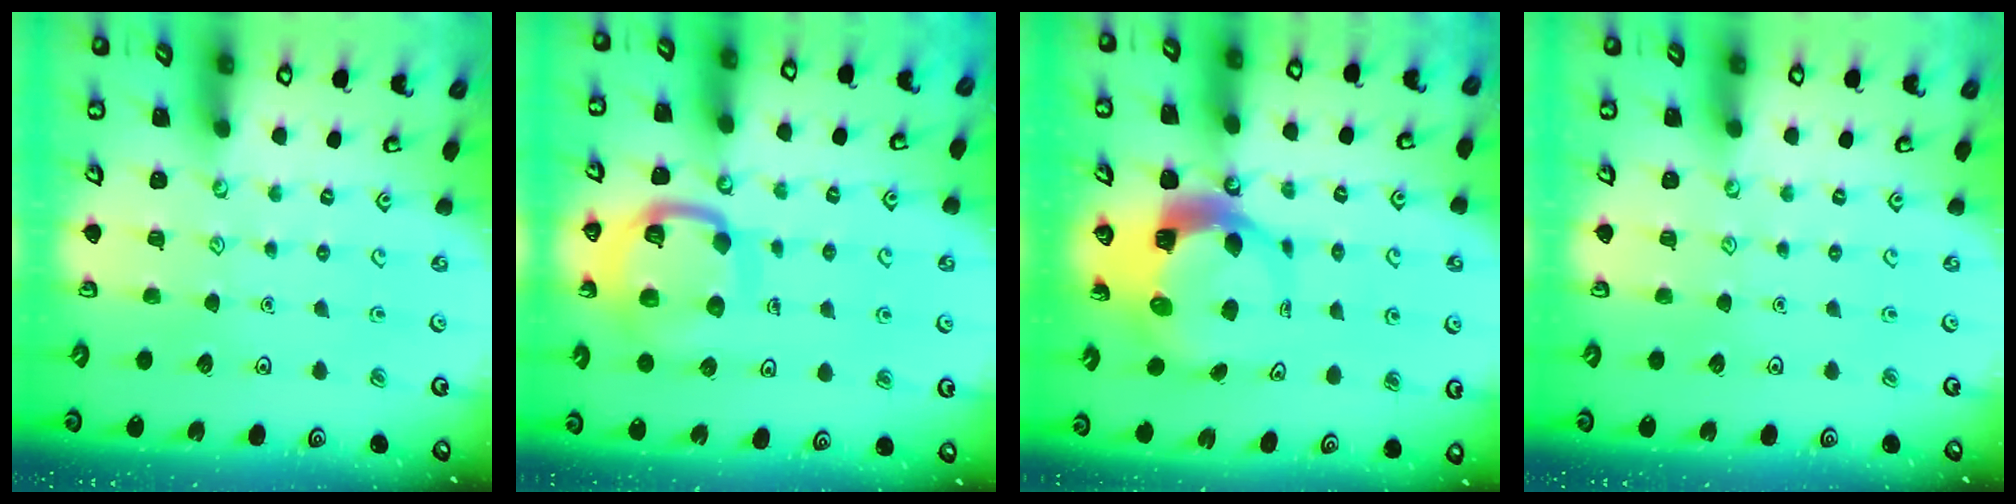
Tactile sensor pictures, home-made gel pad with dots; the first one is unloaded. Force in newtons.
{"total": 14.6, "press": 14.5, "slide": 1.4}
{"total": 8.6, "press": 8.5, "slide": 1.1}
{"total": 0.0}